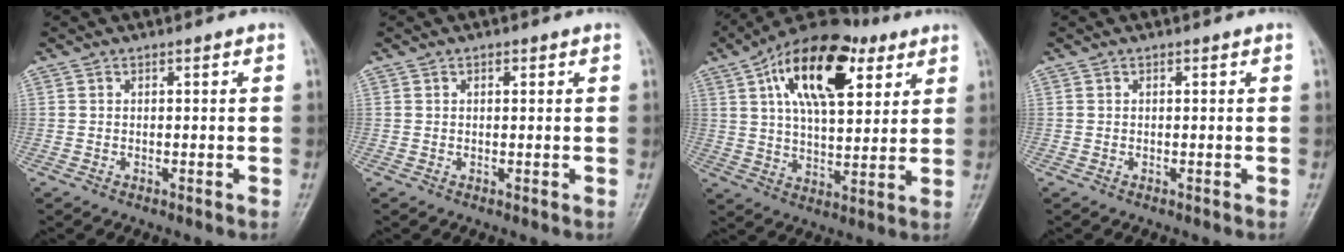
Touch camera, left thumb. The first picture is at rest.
{"total": 0.8, "force": [0.4, 0.5, 0.5], "torque": [-0.008, -0.001, 0.005]}
{"total": 20.1, "force": [8.6, 9.8, 15.4], "torque": [-0.222, -0.010, 0.137]}
{"total": 0.0}